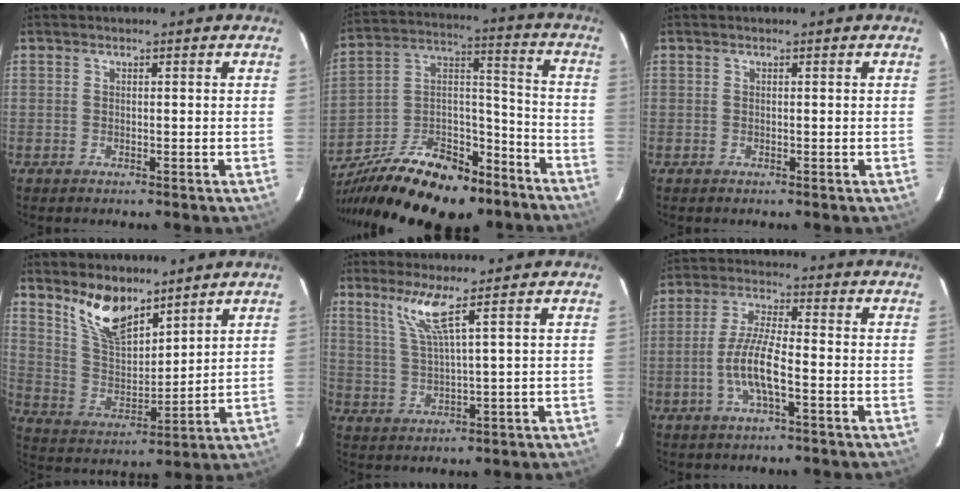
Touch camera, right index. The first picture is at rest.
{"total": 26.0, "force": [-17.4, 12.4, 14.9], "torque": [-0.289, 0.020, -0.266]}
{"total": 0.0}
{"total": 11.5, "force": [8.6, 4.4, 6.2], "torque": [-0.121, 0.004, 0.172]}
{"total": 5.9, "force": [3.7, -0.9, 4.5], "torque": [-0.090, -0.005, 0.080]}
{"total": 8.0, "force": [-2.8, 1.3, 7.4], "torque": [-0.155, -0.001, -0.054]}